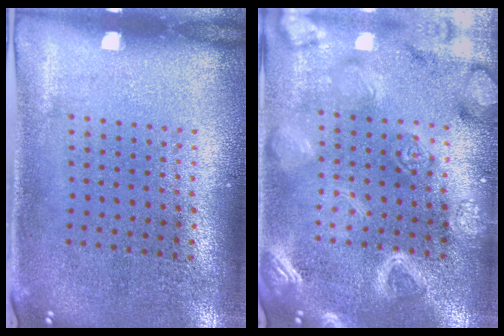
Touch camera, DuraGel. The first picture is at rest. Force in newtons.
{"total": 5.8, "press": 5.7, "slide": 0.8}